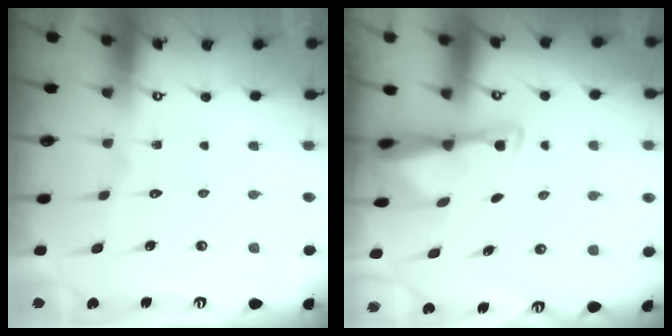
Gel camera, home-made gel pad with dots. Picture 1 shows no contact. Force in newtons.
{"total": 2.9, "press": 2.9, "slide": 0.6}